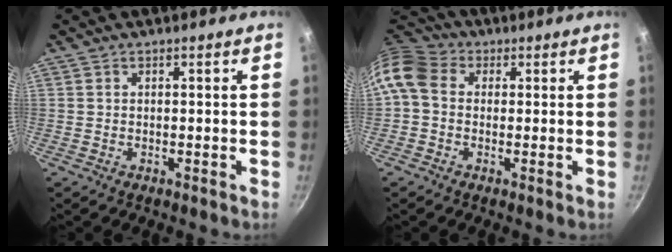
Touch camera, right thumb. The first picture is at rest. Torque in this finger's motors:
{"motor_torque": [0.41, 0.39, 0.69, -0.69, 0.18]}